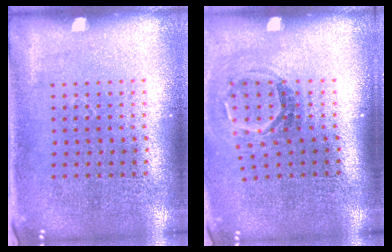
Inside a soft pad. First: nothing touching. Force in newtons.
{"total": 1.8, "press": 1.2, "slide": 1.4}